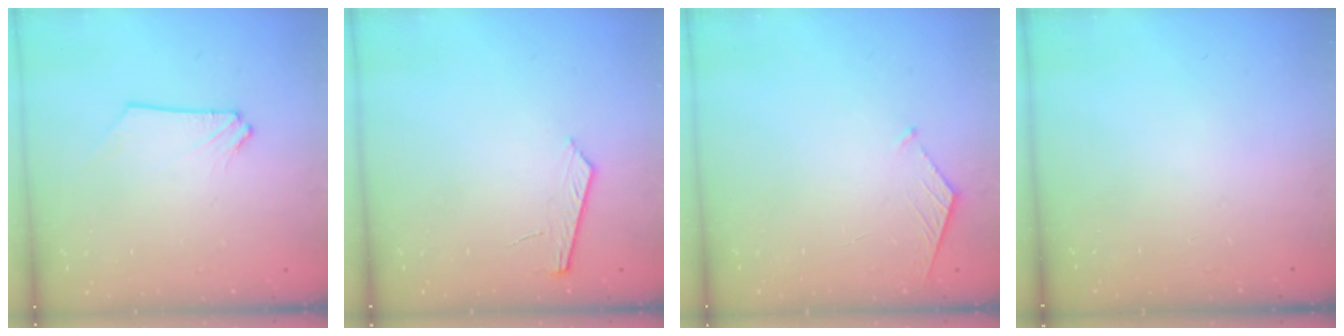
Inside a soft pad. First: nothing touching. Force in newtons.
{"total": 5.3, "press": 5.3, "slide": 0.5}
{"total": 5.2, "press": 5.1, "slide": 0.5}
{"total": 0.0}